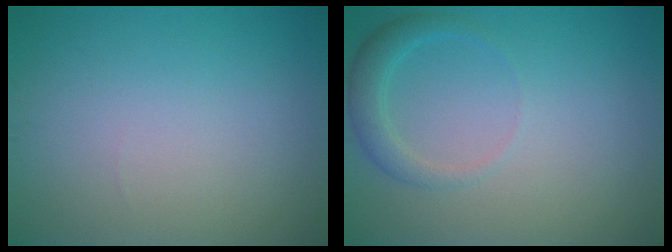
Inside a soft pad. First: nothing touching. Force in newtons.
{"total": 2.1, "press": 2.1, "slide": 0.2}